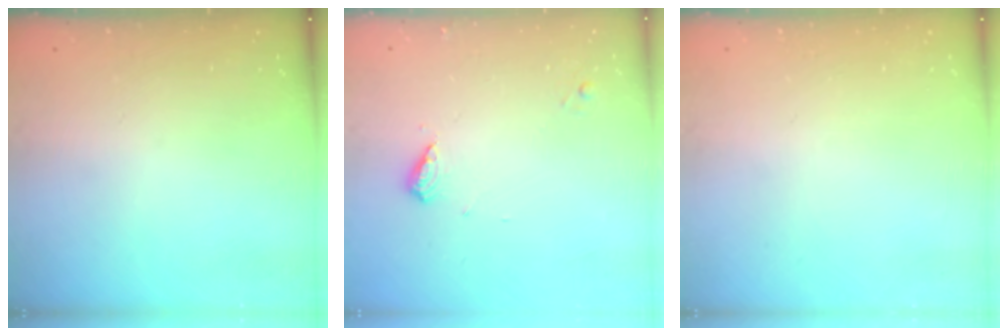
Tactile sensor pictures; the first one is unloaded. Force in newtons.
{"total": 6.4, "press": 6.4, "slide": 0.7}
{"total": 0.0}